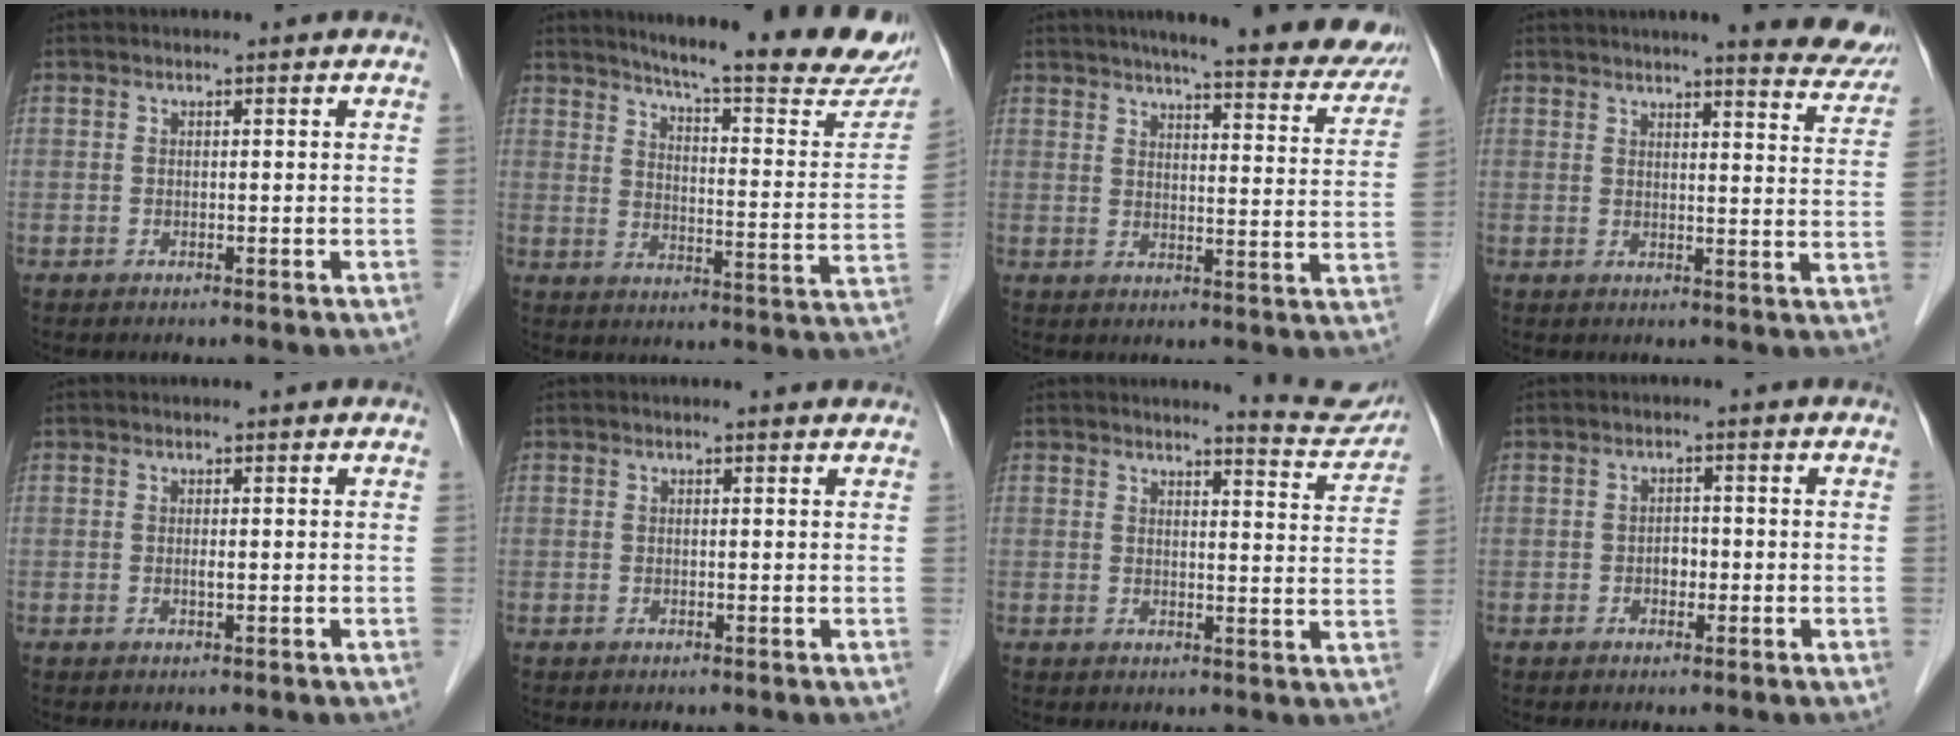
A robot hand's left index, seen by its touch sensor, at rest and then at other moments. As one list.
[{"total": 23.5, "force": [20.5, 1.5, 11.5], "torque": [-0.161, -0.072, 0.252]}, {"total": 22.7, "force": [19.9, 2.7, 10.5], "torque": [-0.135, -0.033, 0.234]}, {"total": 12.4, "force": [11.2, 0.9, 5.4], "torque": [-0.052, -0.020, 0.114]}, {"total": 0.6, "force": [0.2, 0.0, 0.5], "torque": [-0.012, 0.000, 0.004]}, {"total": 1.5, "force": [1.5, 0.0, 0.3], "torque": [-0.013, 0.003, 0.016]}, {"total": 6.5, "force": [6.5, 0.2, 0.4], "torque": [-0.008, -0.034, 0.064]}, {"total": 1.6, "force": [-0.4, 1.1, 1.0], "torque": [-0.014, 0.005, -0.007]}]